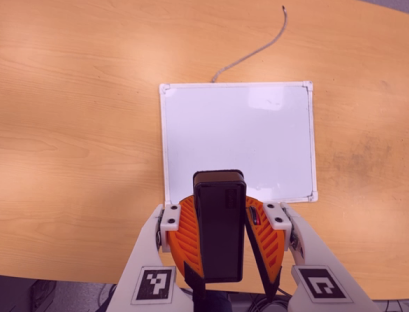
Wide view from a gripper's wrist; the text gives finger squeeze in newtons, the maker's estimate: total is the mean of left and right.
{"total": 8.6, "left": 9.0, "right": 8.2}